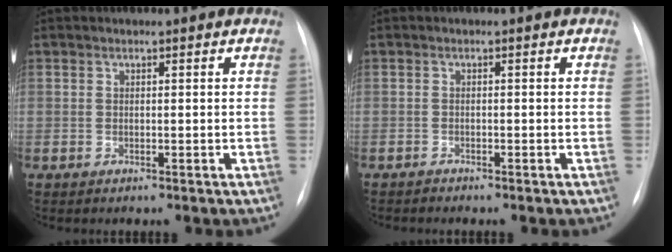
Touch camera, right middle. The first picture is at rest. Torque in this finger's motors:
{"motor_torque": [-0.09, 0.03, -0.01, 0.00]}